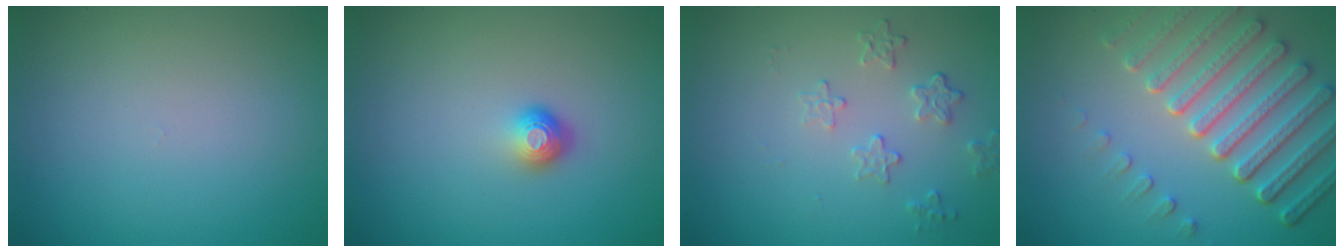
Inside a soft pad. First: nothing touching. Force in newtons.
{"total": 1.7, "press": 1.2, "slide": 1.3}
{"total": 1.9, "press": 1.3, "slide": 1.4}
{"total": 7.0, "press": 5.3, "slide": 4.5}